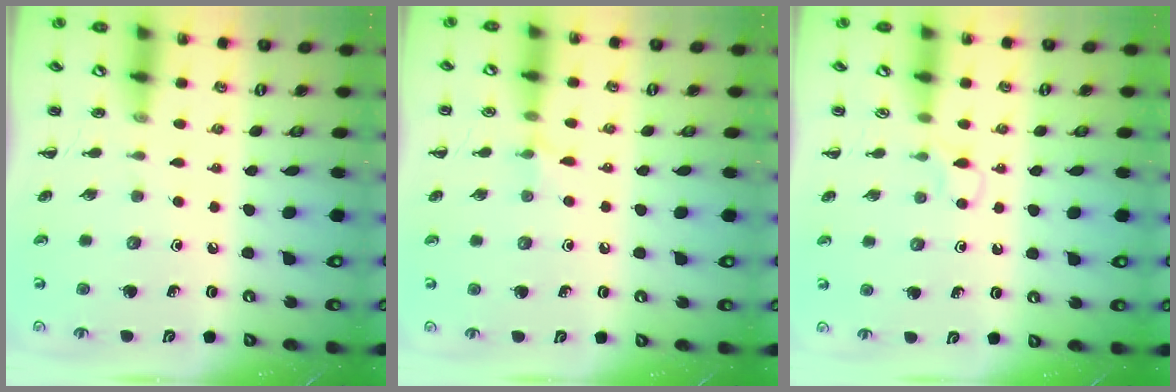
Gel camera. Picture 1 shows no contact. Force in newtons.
{"total": 5.1, "press": 4.8, "slide": 1.7}
{"total": 2.8, "press": 2.6, "slide": 1.2}